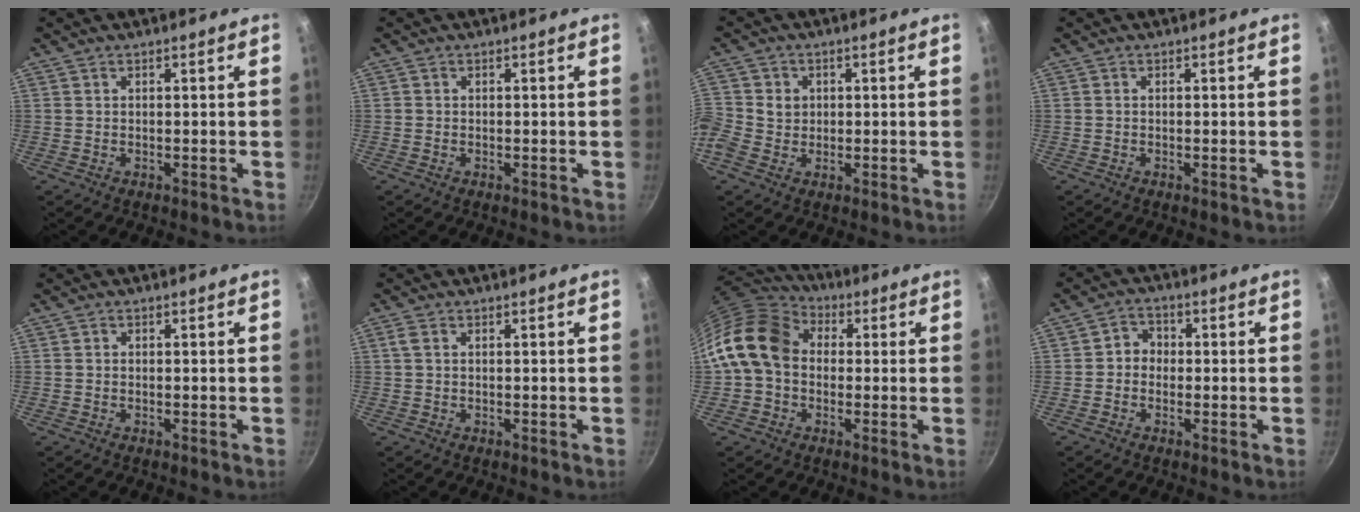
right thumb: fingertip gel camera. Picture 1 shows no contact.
{"total": 0.0}
{"total": 7.5, "force": [-0.2, 6.8, 3.0], "torque": [-0.070, 0.017, -0.014]}
{"total": 0.6, "force": [-0.2, 0.1, 0.5], "torque": [-0.010, 0.001, -0.006]}
{"total": 0.0}
{"total": 1.3, "force": [0.4, 0.7, 1.1], "torque": [-0.023, 0.003, 0.007]}
{"total": 14.7, "force": [0.9, 11.6, 9.0], "torque": [-0.140, 0.031, 0.000]}
{"total": 3.6, "force": [-0.4, 3.2, 1.6], "torque": [-0.002, 0.012, -0.017]}